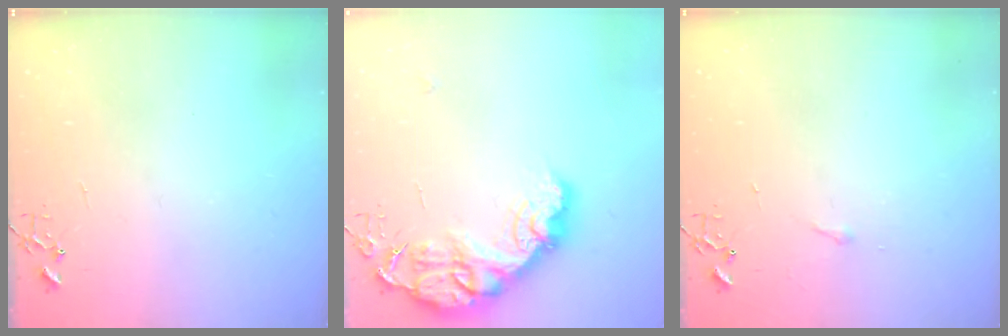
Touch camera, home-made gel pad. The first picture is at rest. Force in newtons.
{"total": 18.2, "press": 18.2, "slide": 1.3}
{"total": 2.9, "press": 2.9, "slide": 0.5}